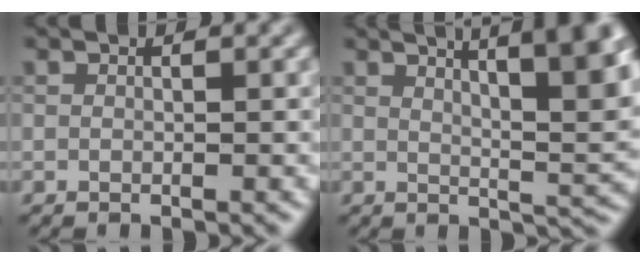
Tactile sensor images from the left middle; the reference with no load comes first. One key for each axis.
{"total": 9.7, "fx": 4.8, "fy": 2.6, "fz": 8.0, "tx": -0.068, "ty": 0.030, "tz": 0.056}